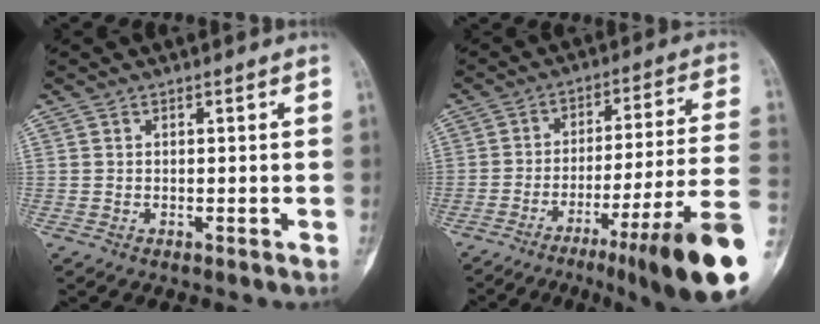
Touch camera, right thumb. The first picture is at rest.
{"total": 22.1, "force": [-11.0, 0.7, 19.2], "torque": [-0.220, 0.051, -0.165]}